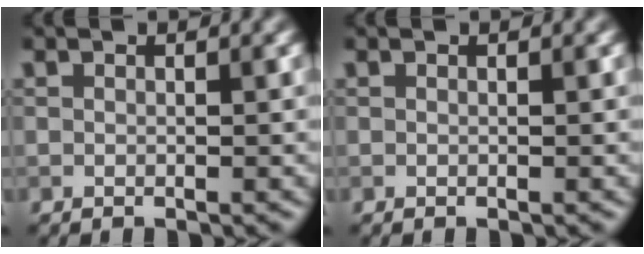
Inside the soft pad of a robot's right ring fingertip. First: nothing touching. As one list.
[{"total": 0.0}]